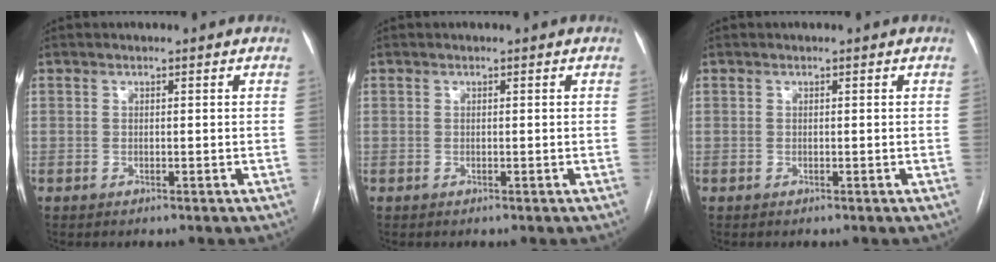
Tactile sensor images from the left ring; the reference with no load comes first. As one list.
[{"total": 0.0}, {"total": 0.0}]